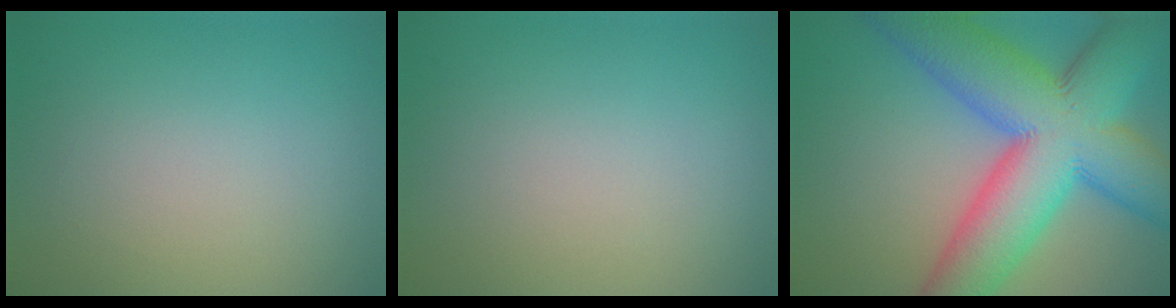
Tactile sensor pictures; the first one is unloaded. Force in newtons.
{"total": 0.0}
{"total": 15.4, "press": 15.4, "slide": 0.6}